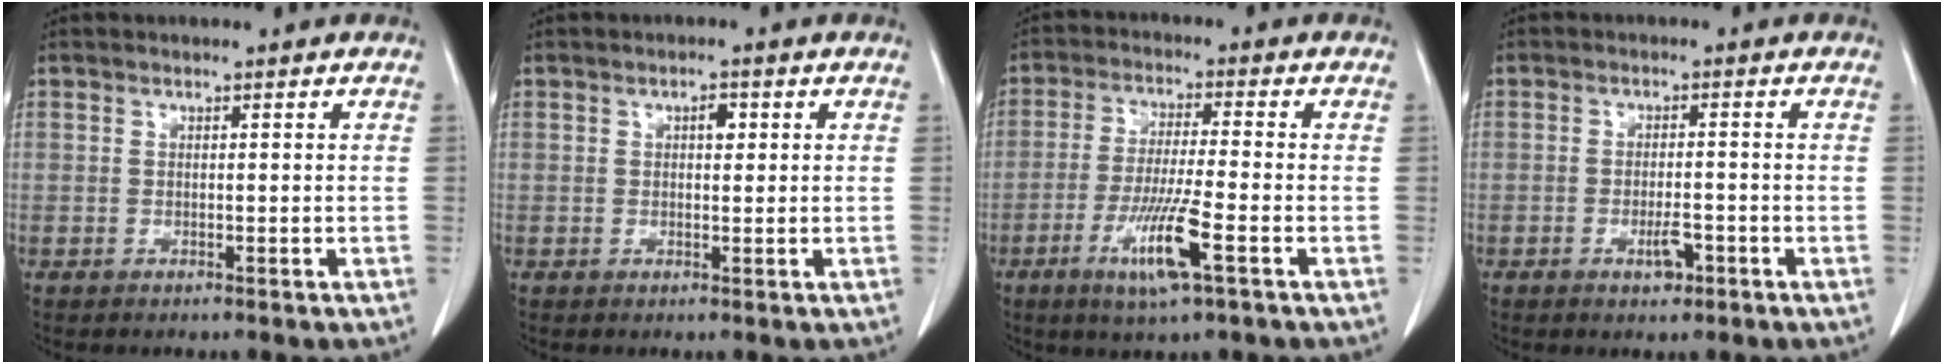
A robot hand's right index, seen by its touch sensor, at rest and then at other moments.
{"total": 1.8, "force": [0.6, 0.9, 1.5], "torque": [-0.021, 0.002, 0.008]}
{"total": 9.1, "force": [-3.9, 0.0, 8.2], "torque": [-0.160, -0.017, -0.070]}
{"total": 2.9, "force": [-1.4, 1.0, 2.3], "torque": [-0.039, 0.004, -0.018]}